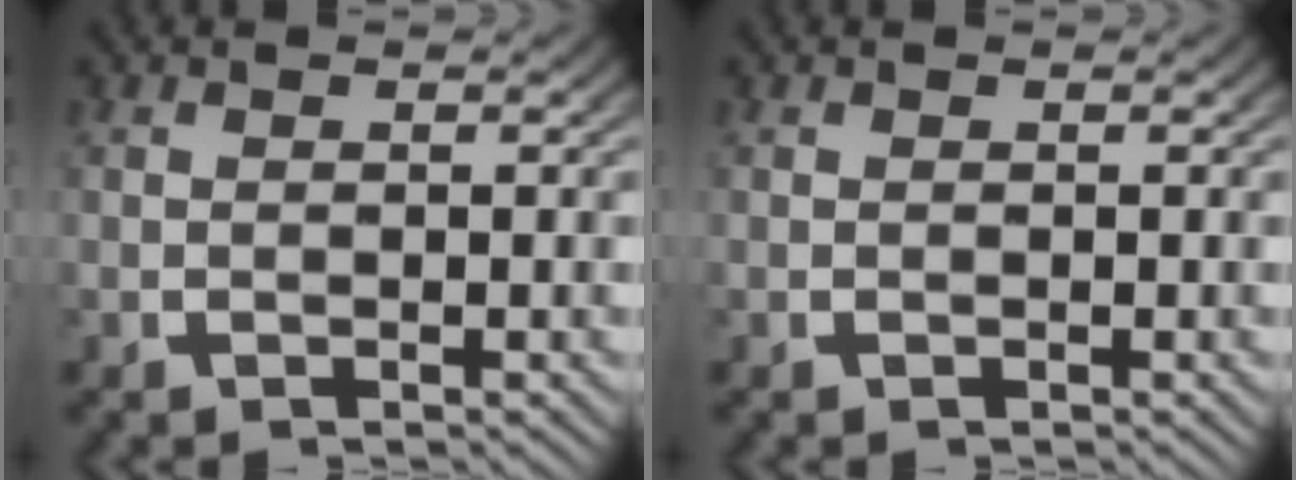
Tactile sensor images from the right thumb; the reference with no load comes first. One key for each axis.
{"total": 0.0}